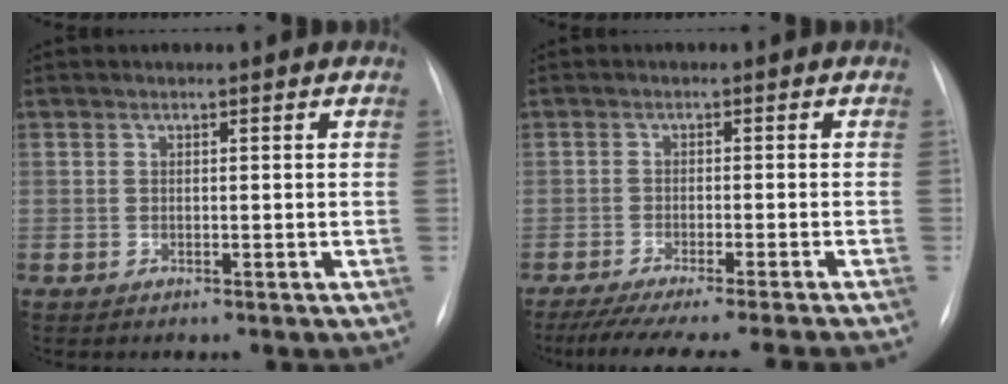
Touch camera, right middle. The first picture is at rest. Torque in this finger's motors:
{"motor_torque": [0.11, -0.11, 0.08, 0.04]}